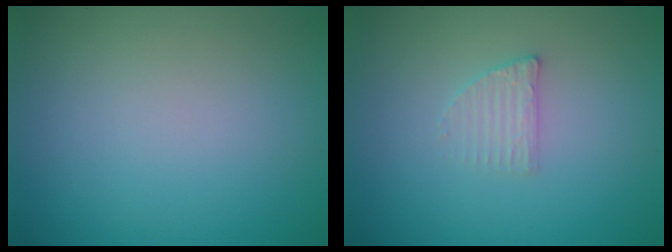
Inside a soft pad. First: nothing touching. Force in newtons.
{"total": 1.6, "press": 1.5, "slide": 0.3}